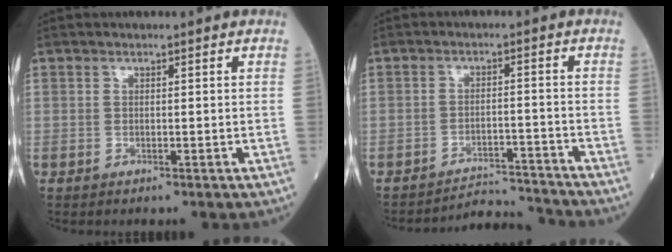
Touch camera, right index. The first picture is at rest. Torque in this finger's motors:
{"motor_torque": [0.23, -0.77, 0.14, -0.01]}